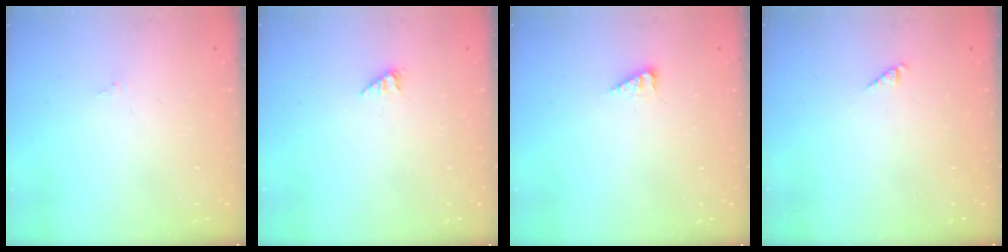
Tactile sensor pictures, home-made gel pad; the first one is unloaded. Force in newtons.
{"total": 1.7, "press": 1.7, "slide": 0.3}
{"total": 2.7, "press": 2.7, "slide": 0.4}
{"total": 2.6, "press": 2.6, "slide": 0.4}